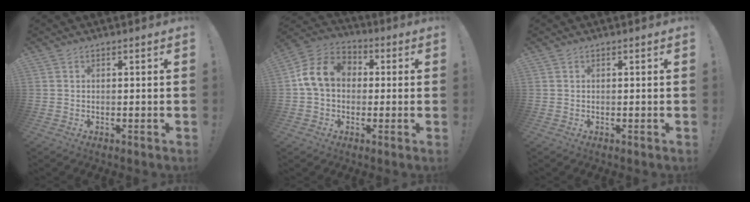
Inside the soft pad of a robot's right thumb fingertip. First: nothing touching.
{"total": 13.3, "force": [2.3, 10.0, 8.4], "torque": [-0.152, 0.021, 0.048]}
{"total": 0.0}